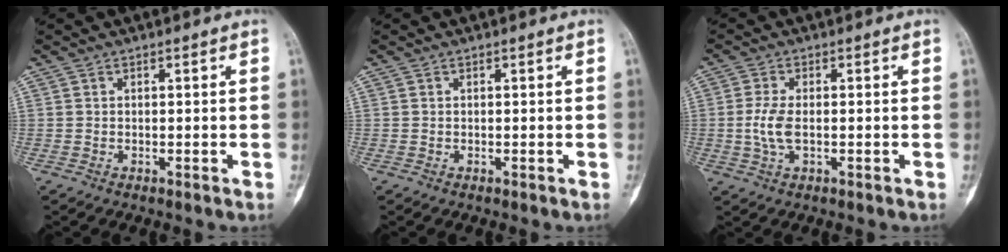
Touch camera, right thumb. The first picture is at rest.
{"total": 0.0}
{"total": 4.7, "force": [-0.4, 2.1, 4.1], "torque": [-0.101, 0.002, -0.010]}